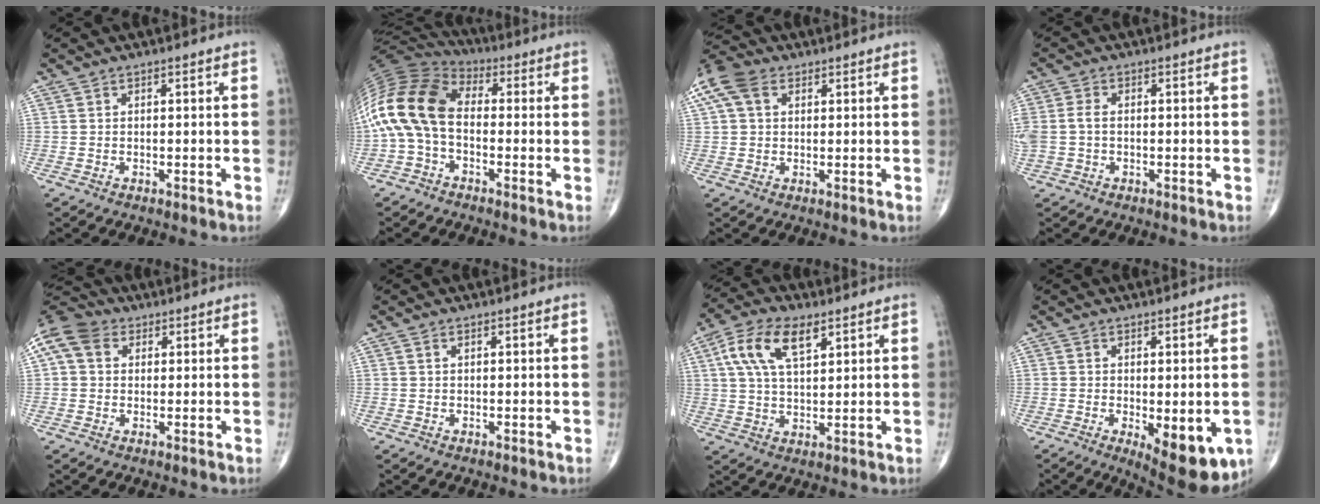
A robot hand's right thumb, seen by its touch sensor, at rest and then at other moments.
{"total": 15.8, "force": [-1.1, 9.8, 12.3], "torque": [-0.255, 0.044, -0.035]}
{"total": 10.8, "force": [4.1, 7.5, 6.6], "torque": [-0.153, 0.029, 0.073]}
{"total": 5.4, "force": [-0.3, 3.7, 3.9], "torque": [-0.106, 0.015, -0.004]}
{"total": 10.0, "force": [3.2, 7.7, 5.5], "torque": [-0.109, 0.025, 0.051]}
{"total": 0.5, "force": [0.3, 0.2, 0.4], "torque": [-0.010, 0.003, 0.005]}
{"total": 11.3, "force": [4.9, 5.5, 8.6], "torque": [-0.161, -0.001, 0.090]}
{"total": 11.3, "force": [-3.7, 4.5, 9.7], "torque": [-0.119, -0.019, -0.041]}